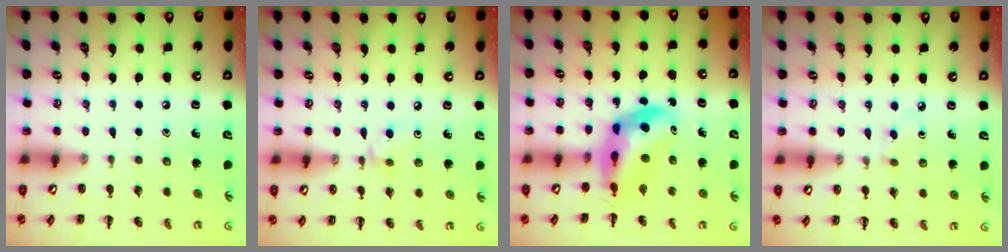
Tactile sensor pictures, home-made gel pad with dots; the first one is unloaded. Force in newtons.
{"total": 4.6, "press": 4.3, "slide": 1.8}
{"total": 9.0, "press": 8.6, "slide": 2.7}
{"total": 3.0, "press": 2.7, "slide": 1.3}